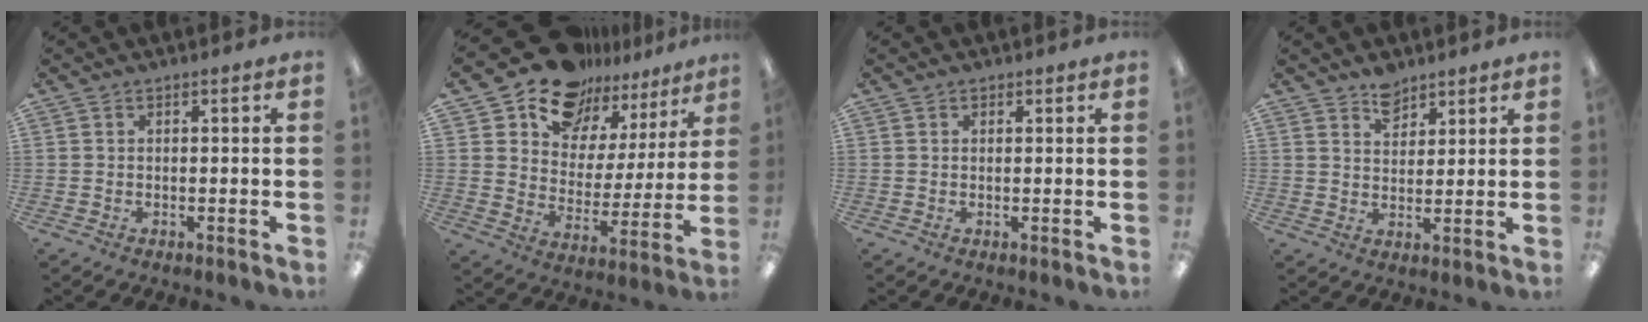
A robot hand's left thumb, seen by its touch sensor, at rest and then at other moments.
{"total": 14.7, "force": [12.9, 6.7, 1.8], "torque": [-0.060, -0.114, 0.237]}
{"total": 0.7, "force": [0.5, 0.5, 0.0], "torque": [0.000, 0.003, 0.009]}
{"total": 5.5, "force": [4.4, 3.0, 1.1], "torque": [-0.004, -0.025, 0.078]}